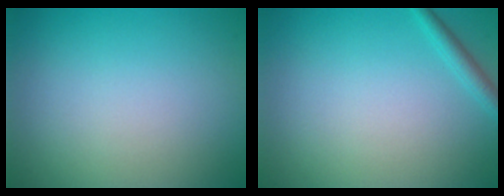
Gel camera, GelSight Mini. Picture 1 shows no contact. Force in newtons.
{"total": 1.4, "press": 1.4, "slide": 0.1}